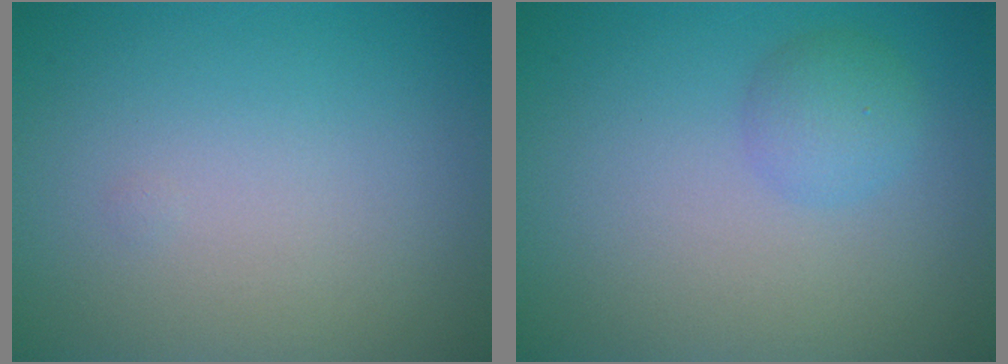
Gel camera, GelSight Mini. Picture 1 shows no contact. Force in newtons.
{"total": 2.0, "press": 2.0, "slide": 0.1}